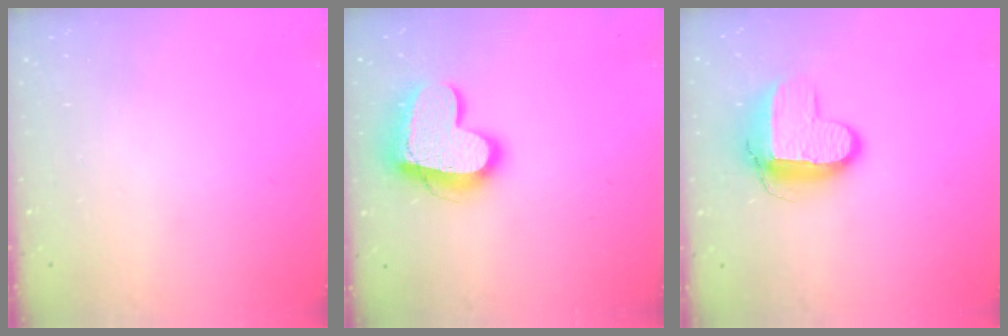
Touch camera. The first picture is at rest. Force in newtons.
{"total": 16.5, "press": 16.4, "slide": 1.5}
{"total": 11.1, "press": 11.0, "slide": 0.9}